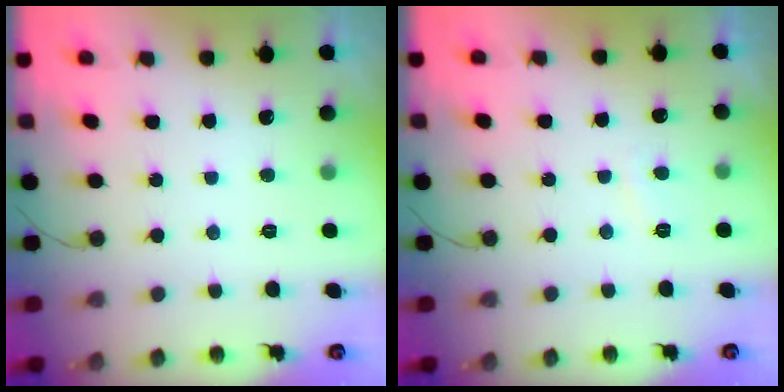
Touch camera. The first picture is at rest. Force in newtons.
{"total": 1.3, "press": 1.2, "slide": 0.6}